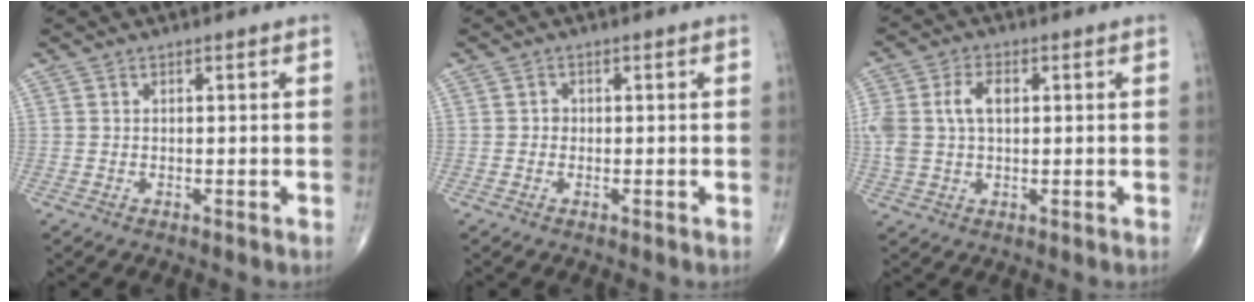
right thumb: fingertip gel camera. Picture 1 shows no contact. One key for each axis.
{"total": 0.9, "fx": -0.1, "fy": 0.8, "fz": 0.3, "tx": 0.006, "ty": 0.004, "tz": -0.004}
{"total": 7.8, "fx": 1.4, "fy": 4.8, "fz": 6.1, "tx": -0.136, "ty": 0.016, "tz": 0.030}